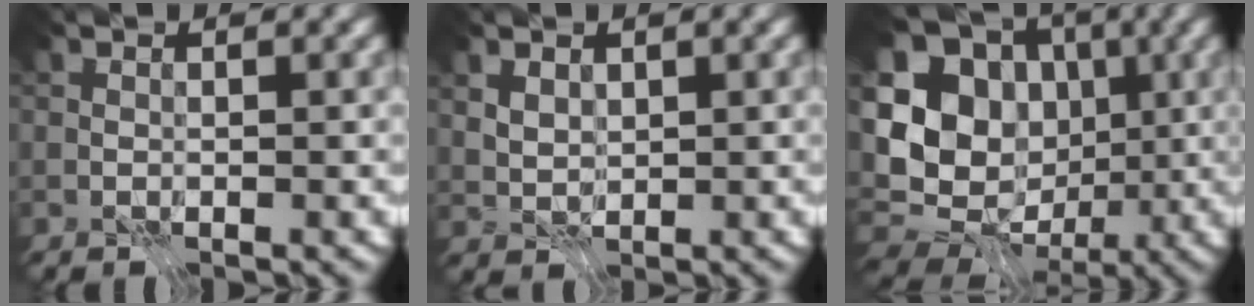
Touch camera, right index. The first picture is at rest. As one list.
[{"total": 1.9, "force": [1.0, 1.3, 1.1], "torque": [-0.027, -0.008, 0.025]}, {"total": 12.8, "force": [0.7, 10.4, 7.3], "torque": [-0.149, 0.006, 0.012]}]